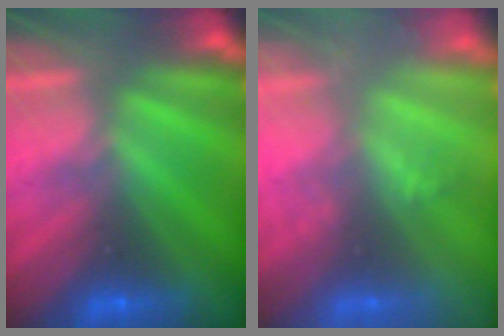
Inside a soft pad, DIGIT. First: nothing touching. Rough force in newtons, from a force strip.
{"total": 1.9}